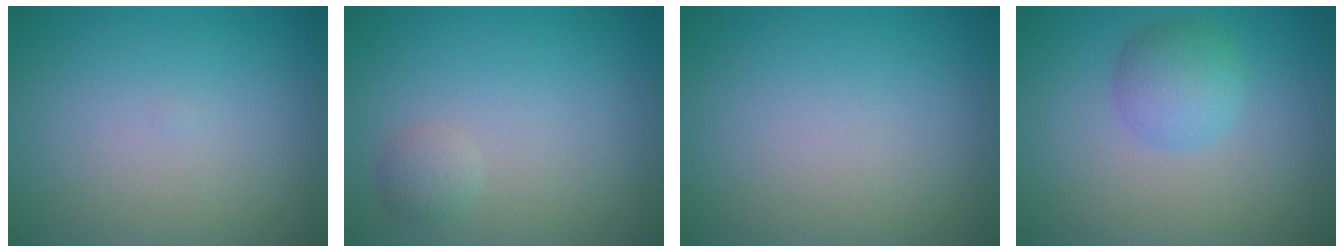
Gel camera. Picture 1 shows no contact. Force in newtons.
{"total": 1.3, "press": 1.3, "slide": 0.0}
{"total": 0.0}
{"total": 2.9, "press": 2.9, "slide": 0.0}